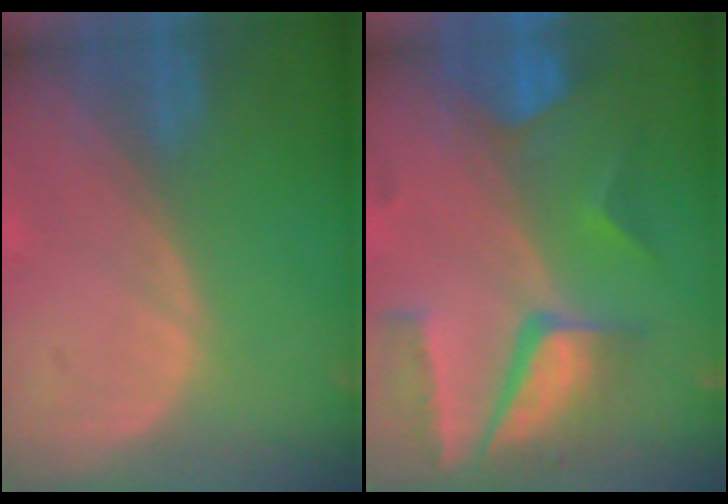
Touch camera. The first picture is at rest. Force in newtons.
{"total": 10.3, "press": 8.6, "slide": 5.6}